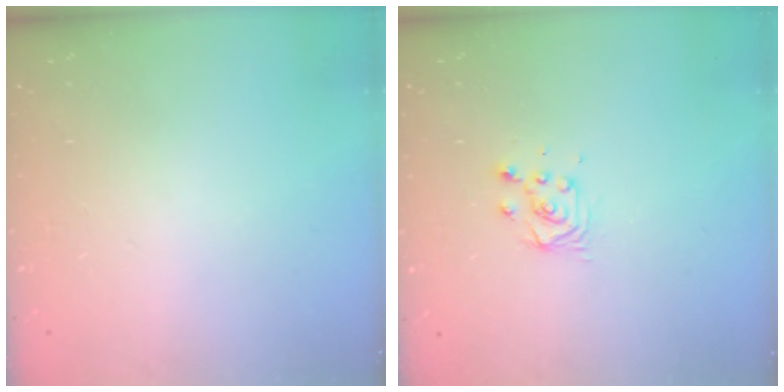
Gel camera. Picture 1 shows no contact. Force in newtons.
{"total": 4.7, "press": 4.7, "slide": 0.5}